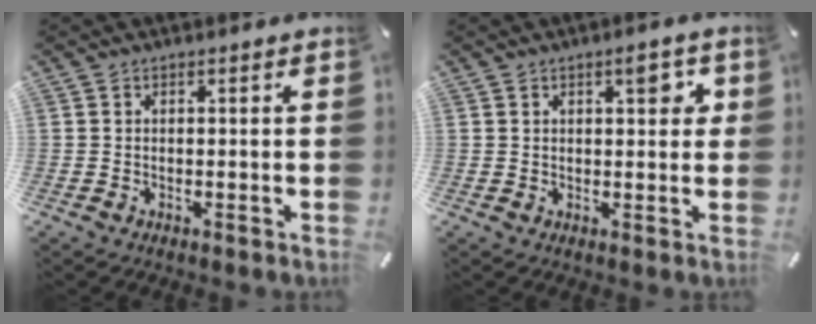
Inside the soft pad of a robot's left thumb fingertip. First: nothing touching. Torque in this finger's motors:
{"motor_torque": [0.67, 0.85, 0.27, -0.41, 0.13]}